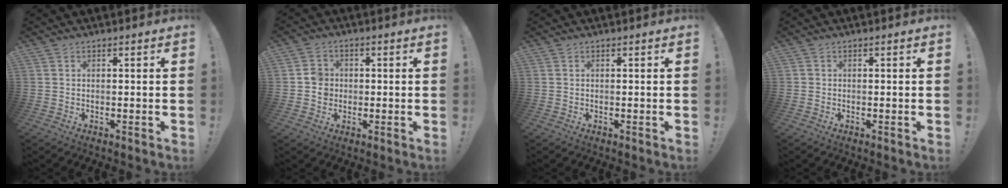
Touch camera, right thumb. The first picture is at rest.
{"total": 5.0, "force": [-0.5, 4.7, 1.9], "torque": [-0.014, 0.009, -0.009]}
{"total": 0.0}
{"total": 0.0}